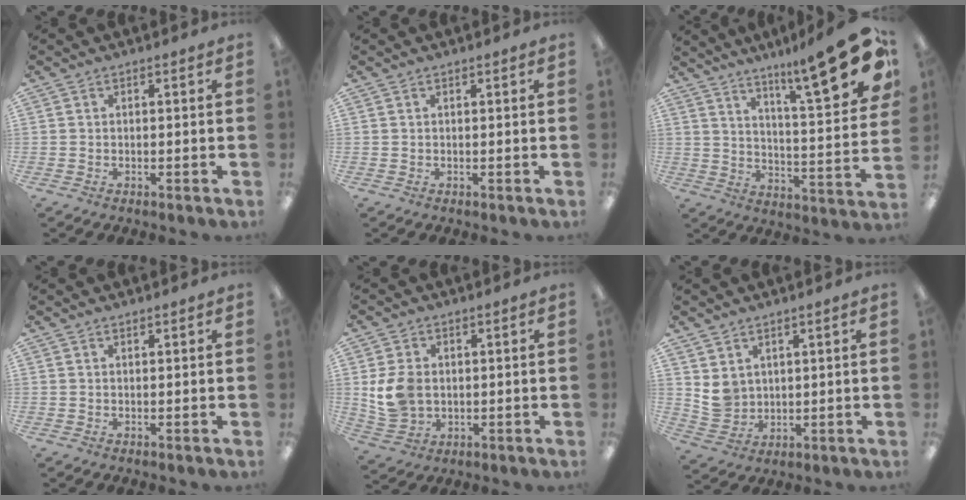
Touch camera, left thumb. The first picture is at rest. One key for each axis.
{"total": 0.0}
{"total": 20.1, "fx": 12.9, "fy": 3.9, "fz": 14.9, "tx": -0.207, "ty": -0.096, "tz": 0.197}
{"total": 0.7, "fx": 0.6, "fy": 0.1, "fz": 0.2, "tx": -0.005, "ty": 0.000, "tz": 0.011}
{"total": 8.6, "fx": 1.1, "fy": 6.6, "fz": 5.4, "tx": -0.121, "ty": 0.008, "tz": 0.023}
{"total": 5.3, "fx": 3.0, "fy": 4.2, "fz": 1.2, "tx": -0.029, "ty": -0.007, "tz": 0.061}